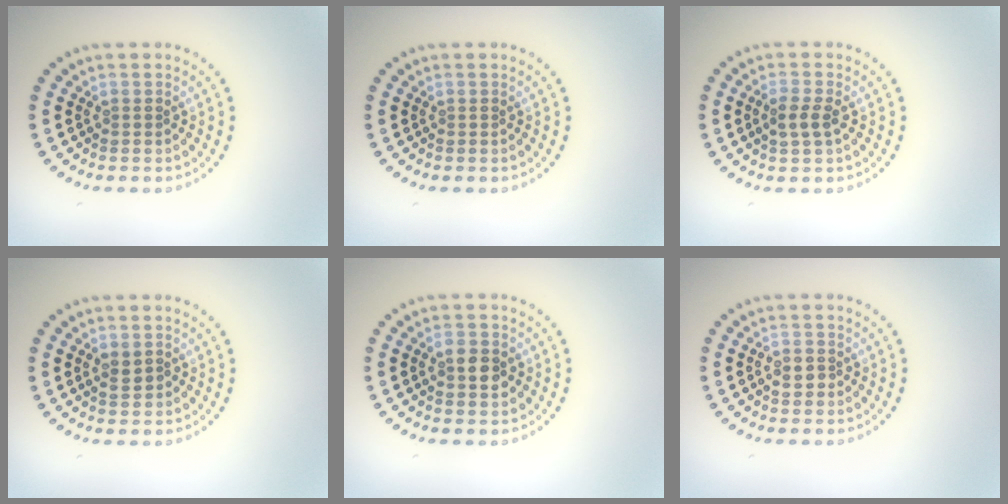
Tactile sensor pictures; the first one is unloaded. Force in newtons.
{"total": 0.0}
{"total": 1.8, "press": 1.8, "slide": 0.3}
{"total": 1.5, "press": 1.5, "slide": 0.3}
{"total": 2.5, "press": 2.5, "slide": 0.0}
{"total": 1.1, "press": 1.1, "slide": 0.1}